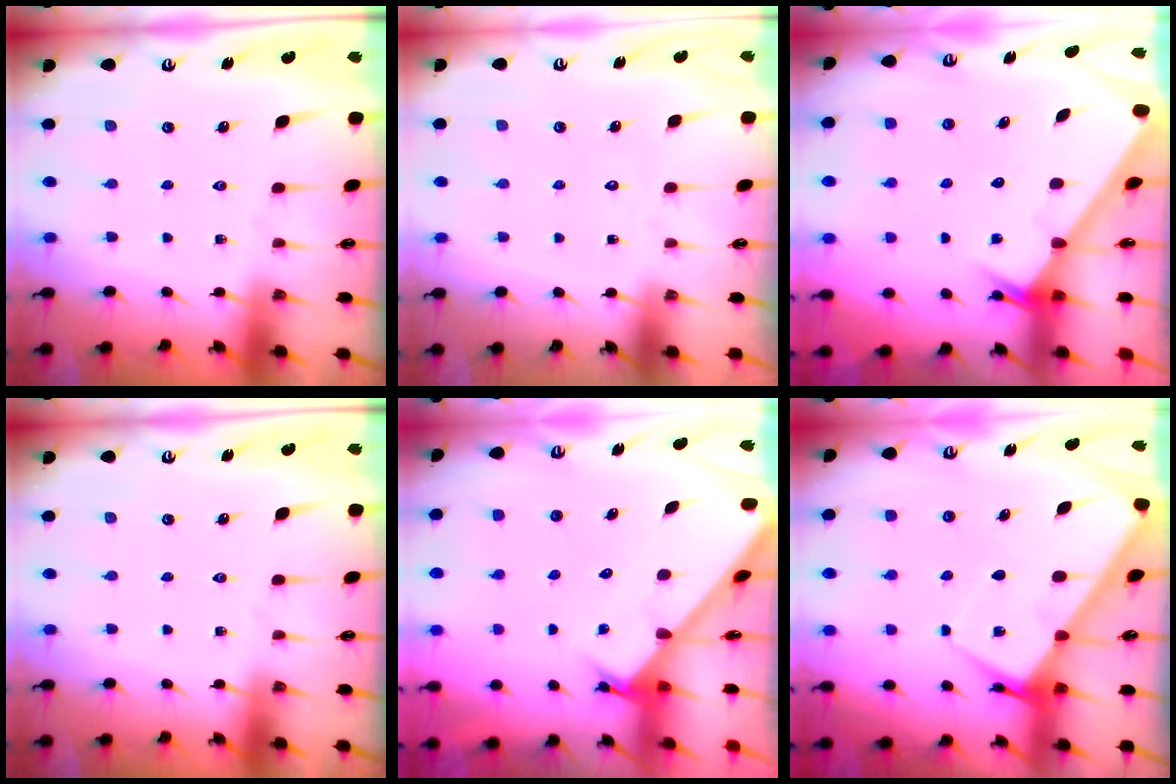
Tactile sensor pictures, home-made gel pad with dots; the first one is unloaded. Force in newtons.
{"total": 1.6, "press": 1.6, "slide": 0.0}
{"total": 2.5, "press": 2.5, "slide": 0.1}
{"total": 0.0}
{"total": 2.5, "press": 2.5, "slide": 0.2}
{"total": 5.8, "press": 5.7, "slide": 0.6}